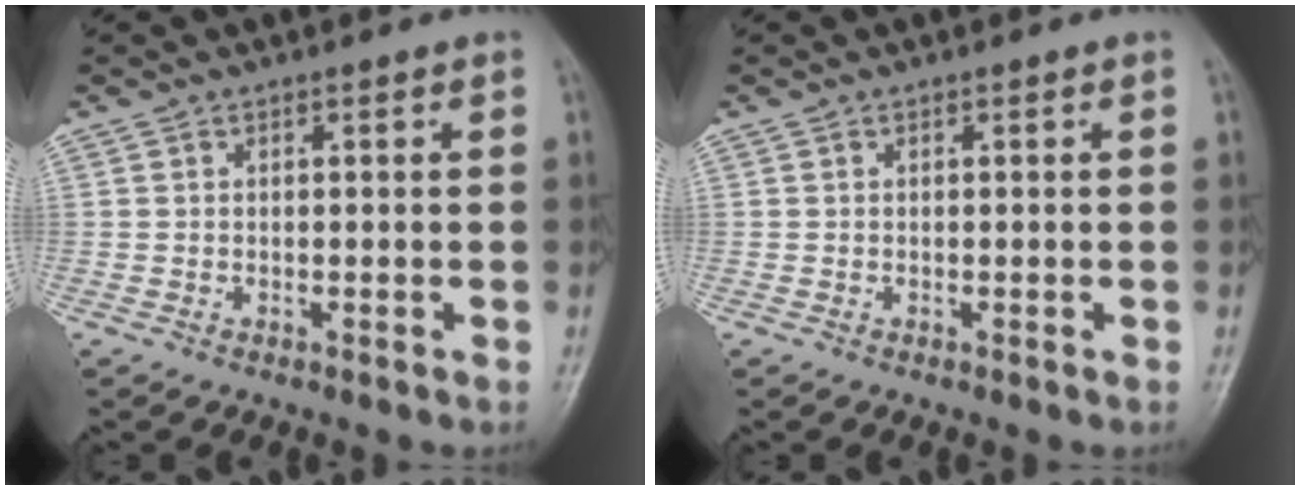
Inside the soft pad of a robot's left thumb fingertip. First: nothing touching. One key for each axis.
{"total": 0.0}